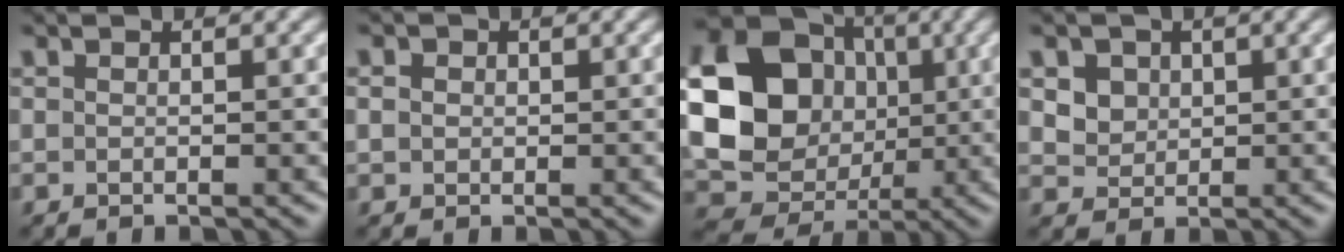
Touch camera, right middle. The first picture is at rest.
{"total": 1.2, "force": [0.2, 1.1, 0.4], "torque": [-0.006, 0.000, 0.001]}
{"total": 18.3, "force": [1.4, 16.0, 8.6], "torque": [-0.189, 0.003, -0.004]}
{"total": 4.0, "force": [1.8, 3.1, 1.8], "torque": [-0.045, 0.003, 0.038]}